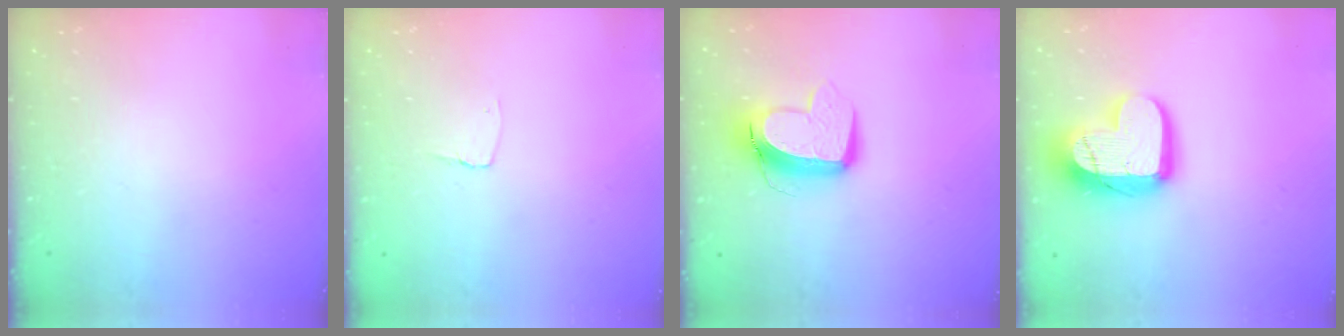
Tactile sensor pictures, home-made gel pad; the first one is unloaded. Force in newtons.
{"total": 2.9, "press": 2.9, "slide": 0.3}
{"total": 11.5, "press": 11.4, "slide": 1.2}
{"total": 16.1, "press": 16.1, "slide": 0.9}